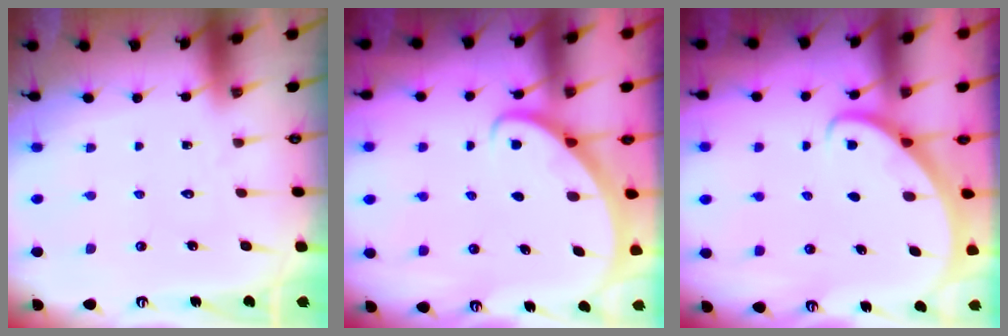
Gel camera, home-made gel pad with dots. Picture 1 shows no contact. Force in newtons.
{"total": 2.9, "press": 2.9, "slide": 0.2}
{"total": 2.8, "press": 2.8, "slide": 0.2}